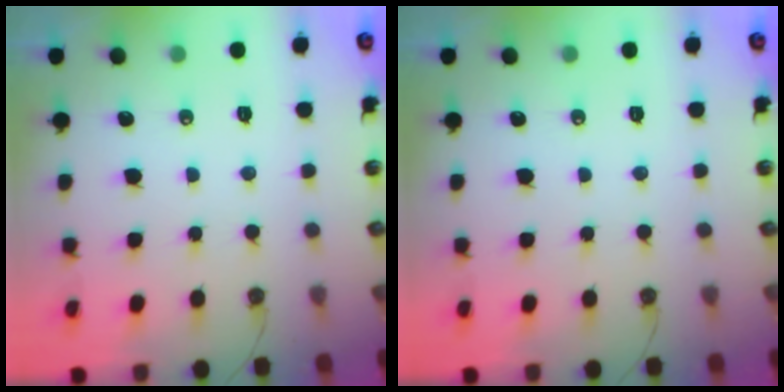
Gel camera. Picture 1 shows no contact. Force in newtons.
{"total": 0.0}